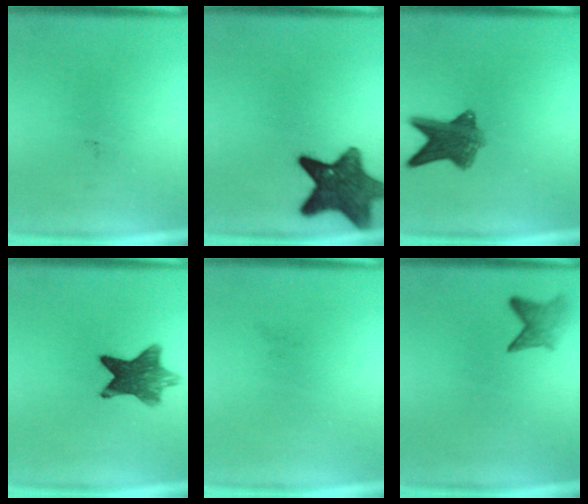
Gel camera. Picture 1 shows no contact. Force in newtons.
{"total": 11.1}
{"total": 7.7}
{"total": 9.3}
{"total": 0.0}
{"total": 2.4}